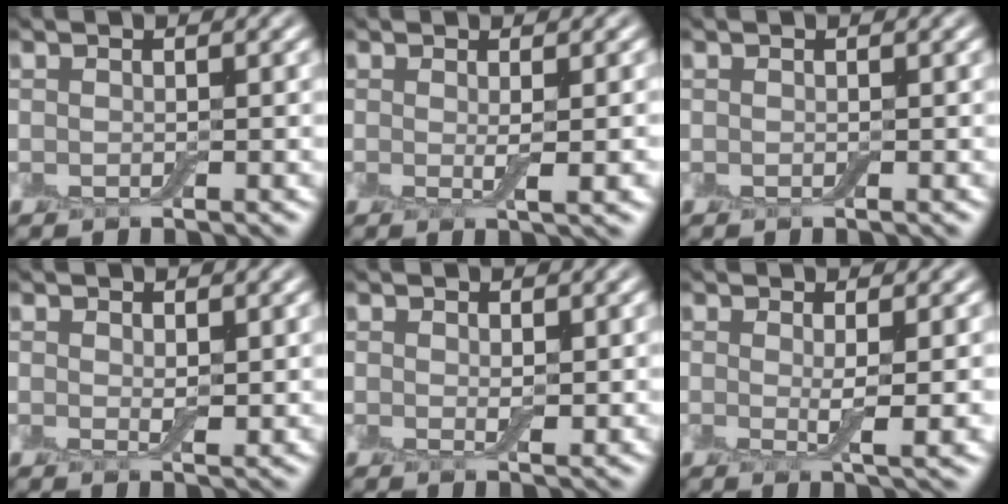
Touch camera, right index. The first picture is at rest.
{"total": 1.4, "force": [0.0, -0.2, 1.4], "torque": [-0.027, -0.003, 0.000]}
{"total": 0.0}
{"total": 1.1, "force": [0.4, 0.5, 0.9], "torque": [-0.018, -0.001, 0.010]}
{"total": 0.8, "force": [0.3, 0.4, 0.6], "torque": [-0.013, 0.001, 0.007]}
{"total": 2.0, "force": [0.4, -0.1, 2.0], "torque": [-0.036, -0.005, 0.007]}